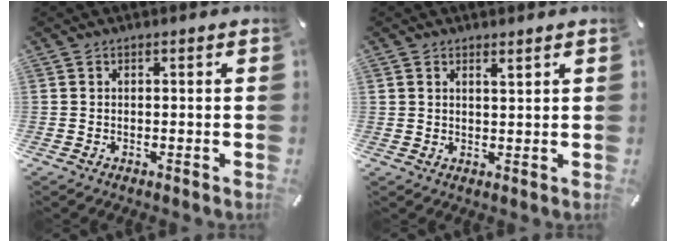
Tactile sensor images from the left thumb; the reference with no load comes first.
{"total": 1.6, "force": [1.4, 0.5, 0.7], "torque": [-0.013, -0.001, 0.026]}